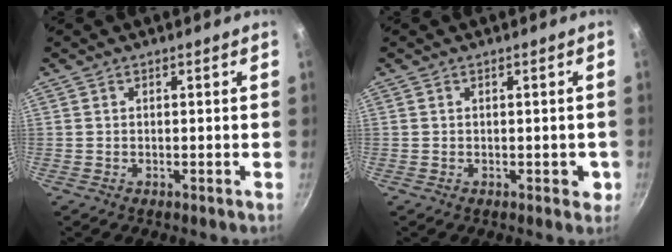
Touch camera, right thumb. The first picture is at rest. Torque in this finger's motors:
{"motor_torque": [0.27, 0.55, -0.24, 0.09, 0.06]}